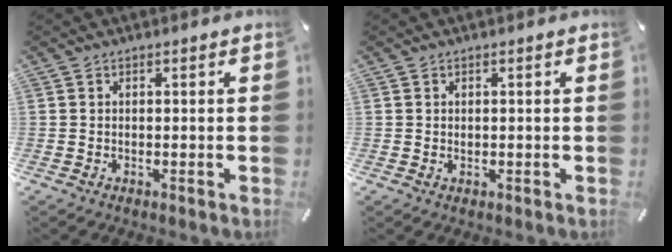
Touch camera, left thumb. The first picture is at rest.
{"total": 0.6, "force": [0.1, 0.5, 0.3], "torque": [-0.006, 0.001, 0.002]}